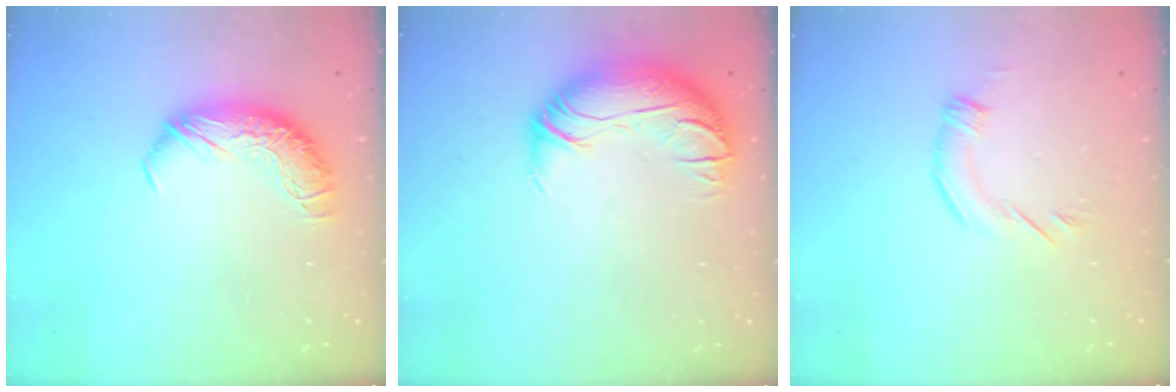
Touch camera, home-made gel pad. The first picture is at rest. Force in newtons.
{"total": 3.0, "press": 1.0, "slide": 2.8}
{"total": 2.4, "press": 2.1, "slide": 1.0}